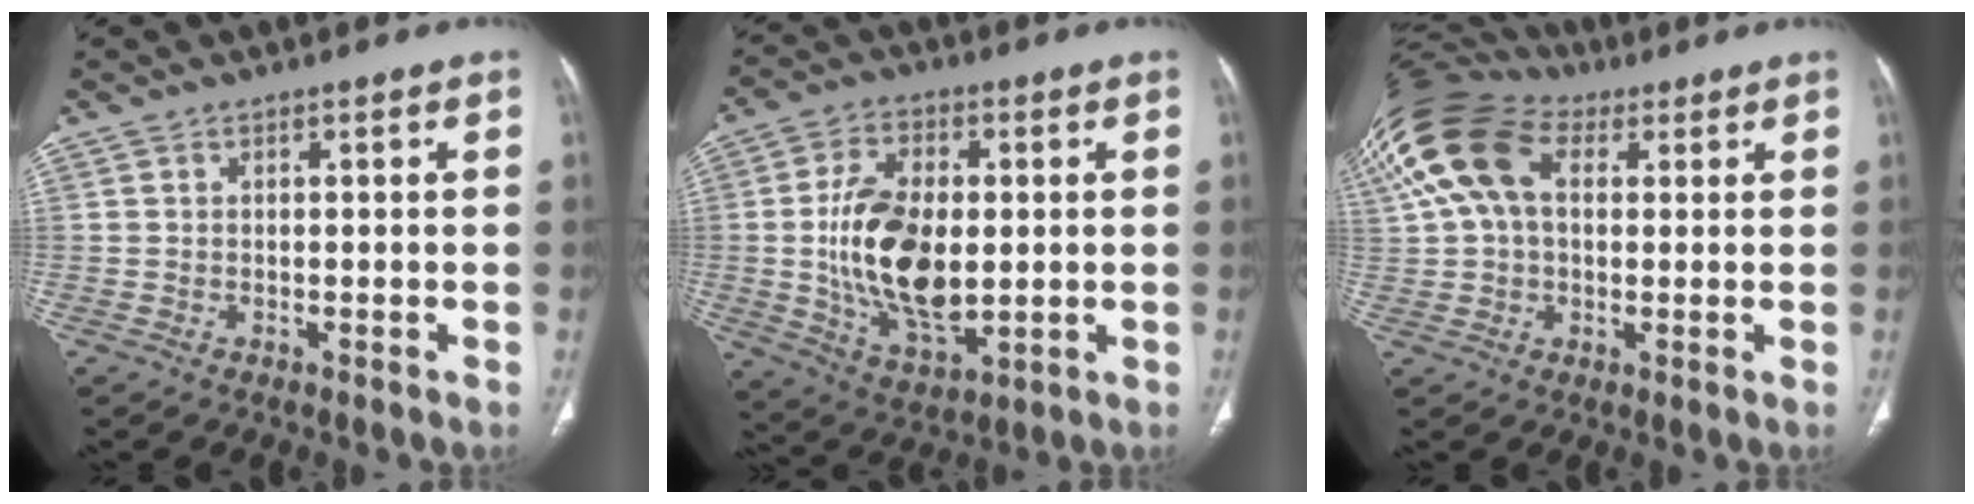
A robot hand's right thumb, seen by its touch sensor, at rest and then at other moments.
{"total": 16.9, "force": [-0.1, 9.4, 14.1], "torque": [-0.246, -0.010, 0.007]}
{"total": 18.1, "force": [6.2, 11.8, 12.3], "torque": [-0.273, 0.048, 0.111]}